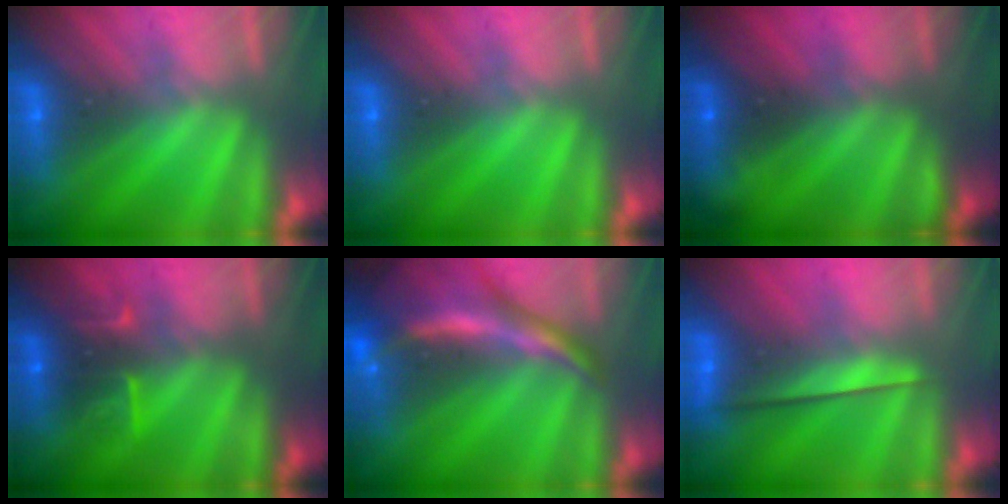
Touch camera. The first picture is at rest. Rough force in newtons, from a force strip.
{"total": 0.0}
{"total": 1.1}
{"total": 2.4}
{"total": 7.5}
{"total": 2.2}